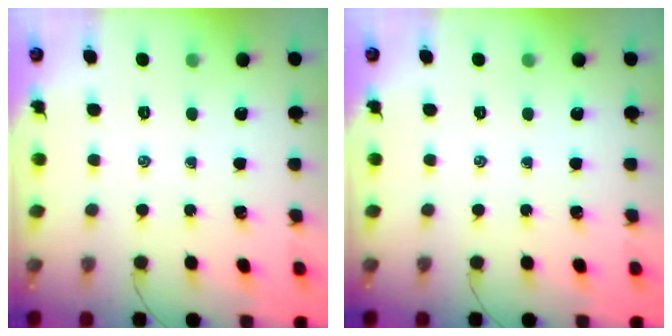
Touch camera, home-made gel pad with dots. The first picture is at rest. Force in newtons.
{"total": 0.0}